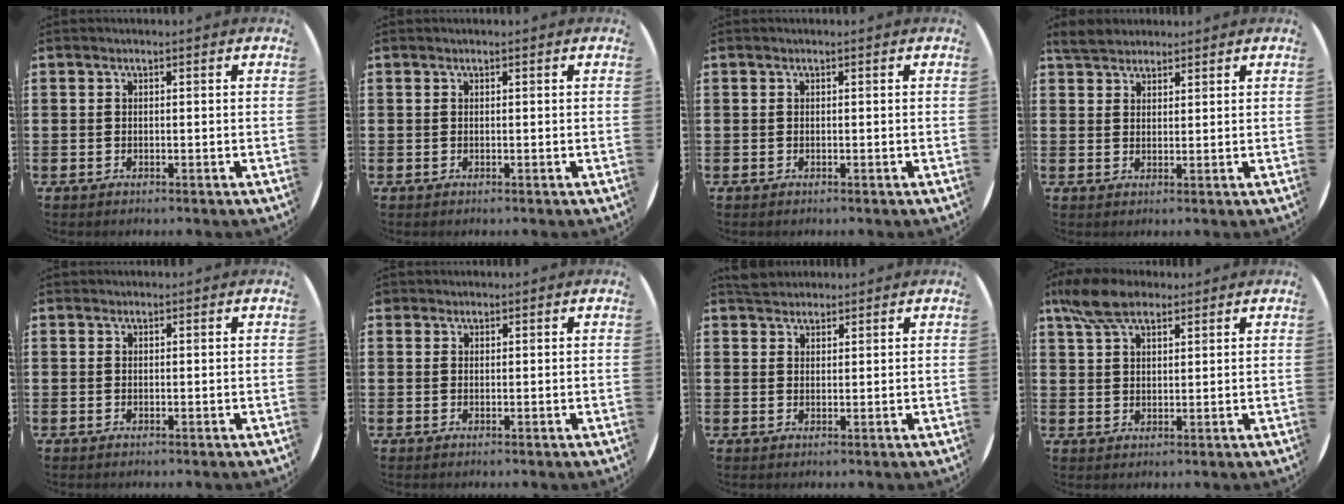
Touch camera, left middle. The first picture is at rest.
{"total": 0.0}
{"total": 0.0}
{"total": 3.4, "force": [3.2, 1.1, 0.5], "torque": [-0.010, -0.001, 0.059]}
{"total": 0.0}
{"total": 0.7, "force": [0.6, 0.3, -0.1], "torque": [0.002, 0.003, 0.012]}
{"total": 2.2, "force": [2.1, 0.7, 0.0], "torque": [0.004, 0.003, 0.040]}
{"total": 6.7, "force": [5.0, 2.7, 3.4], "torque": [-0.080, -0.001, 0.095]}